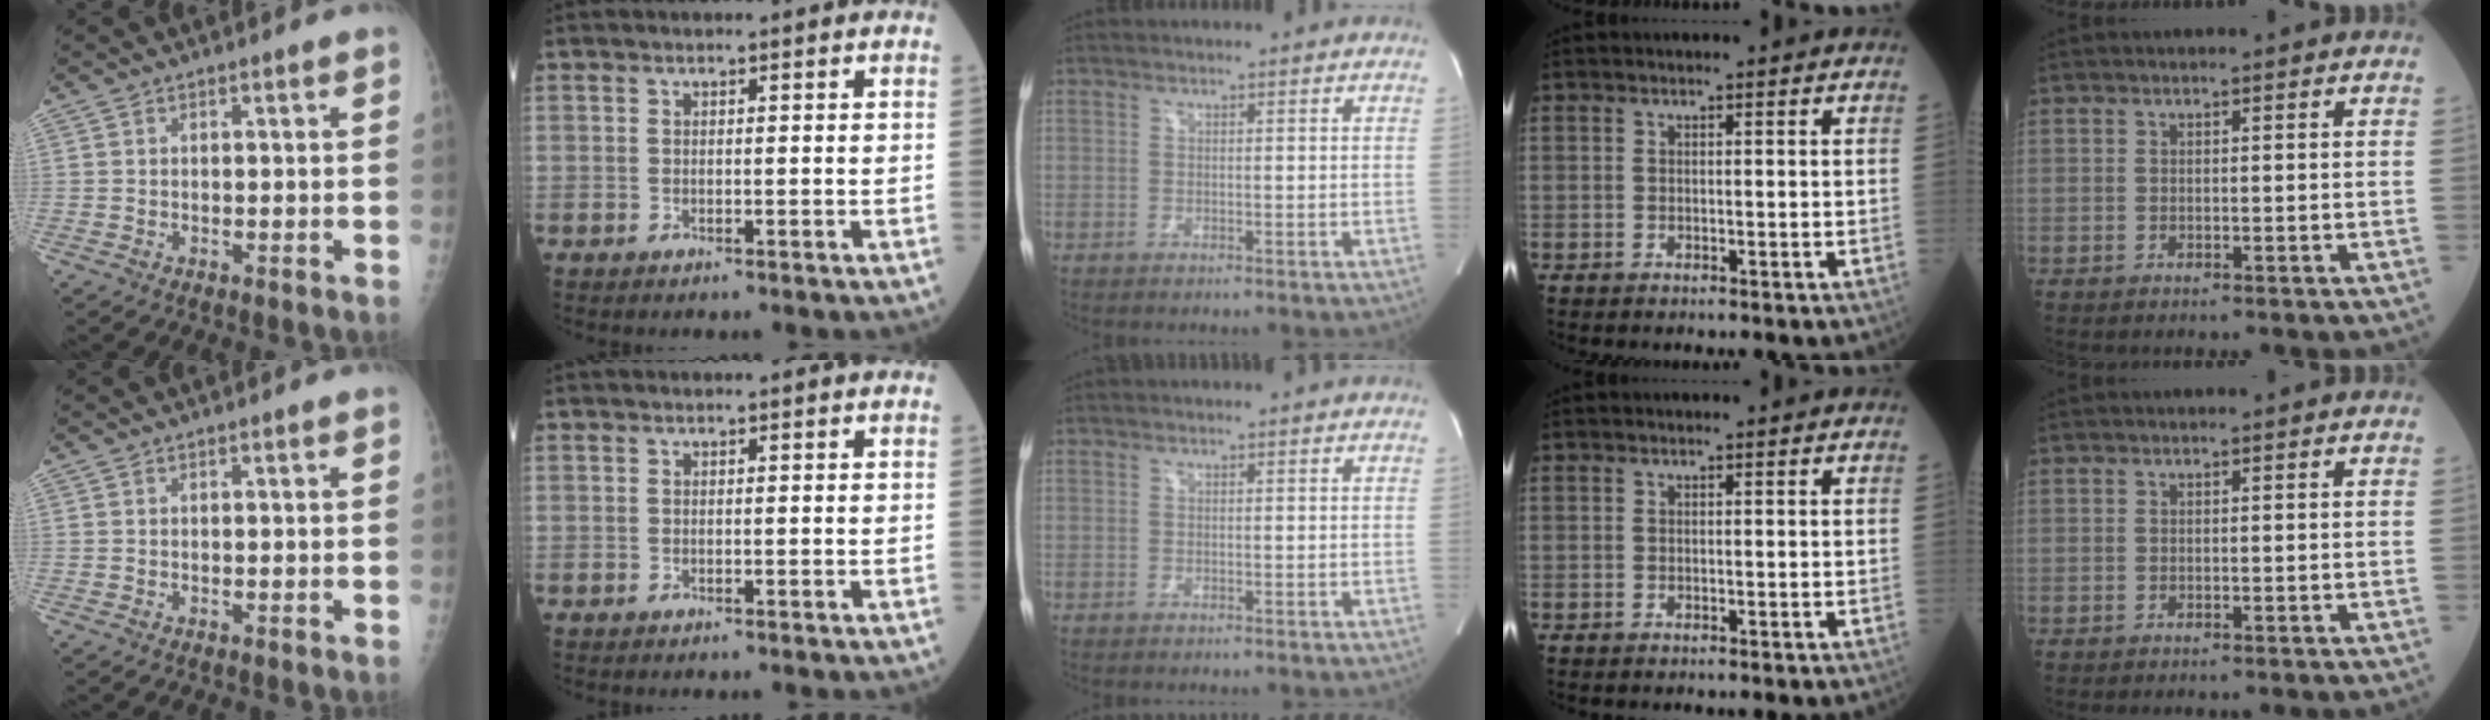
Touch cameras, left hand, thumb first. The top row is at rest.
{}